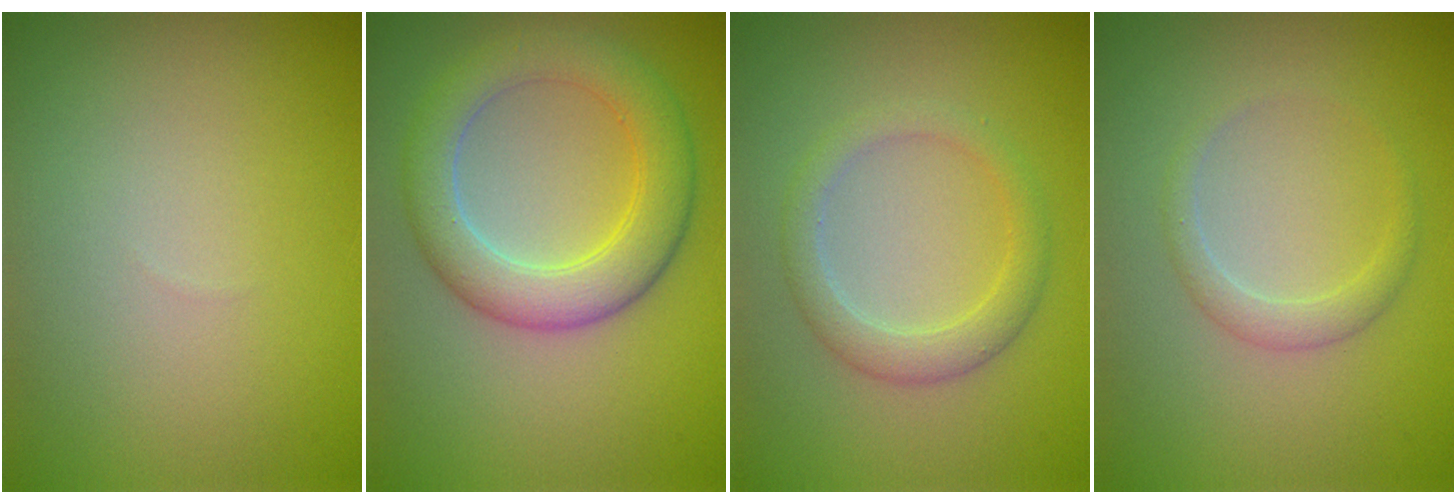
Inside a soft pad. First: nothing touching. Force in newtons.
{"total": 5.7, "press": 5.7, "slide": 0.2}
{"total": 2.8, "press": 2.8, "slide": 0.3}
{"total": 1.7, "press": 1.7, "slide": 0.0}